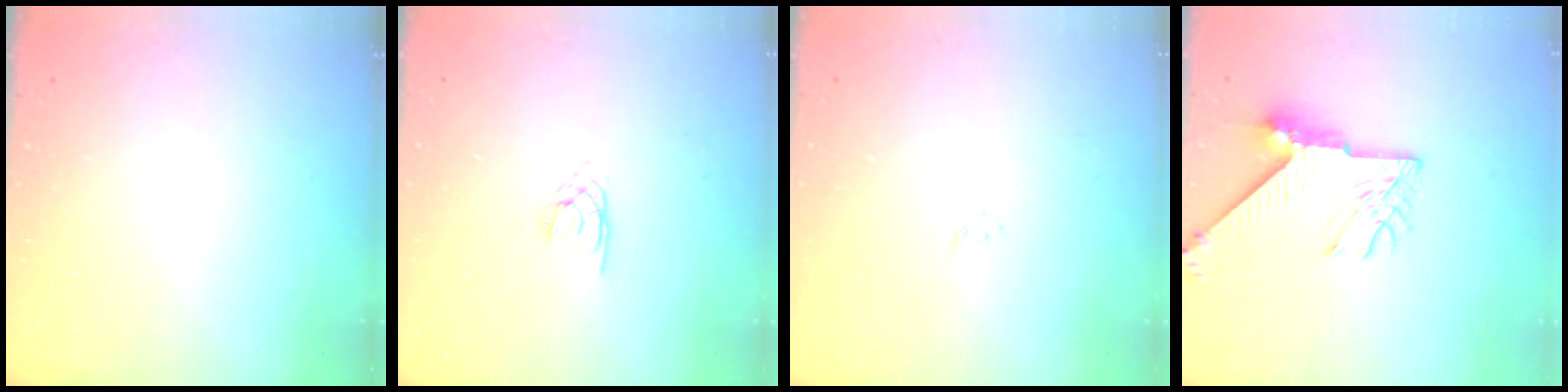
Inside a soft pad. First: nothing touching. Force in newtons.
{"total": 2.0, "press": 1.9, "slide": 0.4}
{"total": 2.6, "press": 2.6, "slide": 0.3}
{"total": 10.4, "press": 10.3, "slide": 1.3}